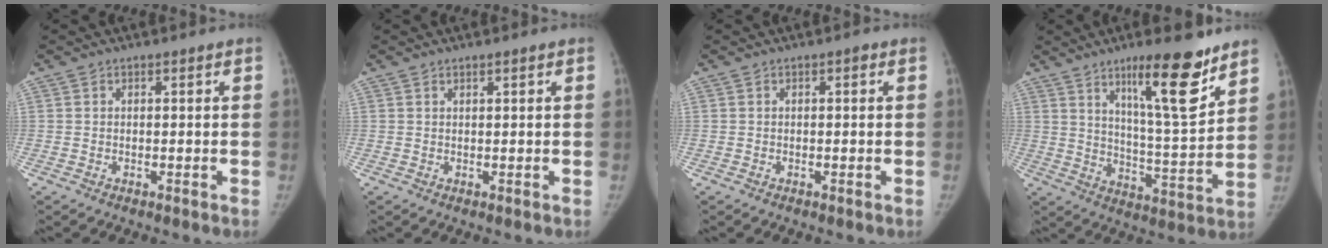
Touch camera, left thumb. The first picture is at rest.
{"total": 0.7, "force": [0.6, 0.0, 0.5], "torque": [-0.008, -0.002, 0.011]}
{"total": 0.6, "force": [0.1, 0.3, 0.5], "torque": [-0.004, 0.002, 0.000]}
{"total": 16.2, "force": [10.4, 3.0, 12.0], "torque": [-0.164, -0.073, 0.172]}